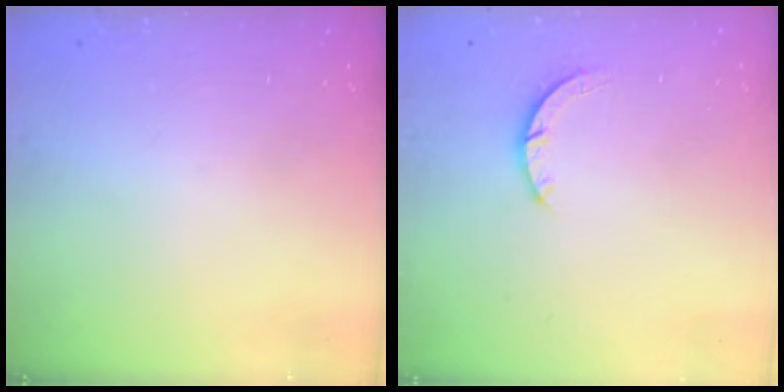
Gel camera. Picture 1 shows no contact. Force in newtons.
{"total": 2.9, "press": 2.9, "slide": 0.4}